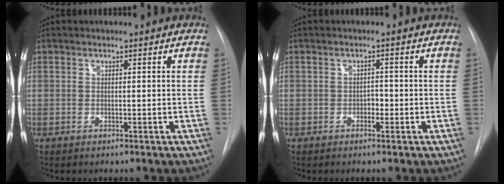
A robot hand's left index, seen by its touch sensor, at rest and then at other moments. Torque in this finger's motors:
{"motor_torque": [0.17, 0.16, 0.00, 0.00]}